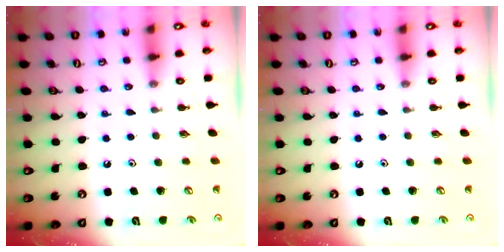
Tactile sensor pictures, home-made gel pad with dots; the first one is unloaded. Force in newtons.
{"total": 0.0}